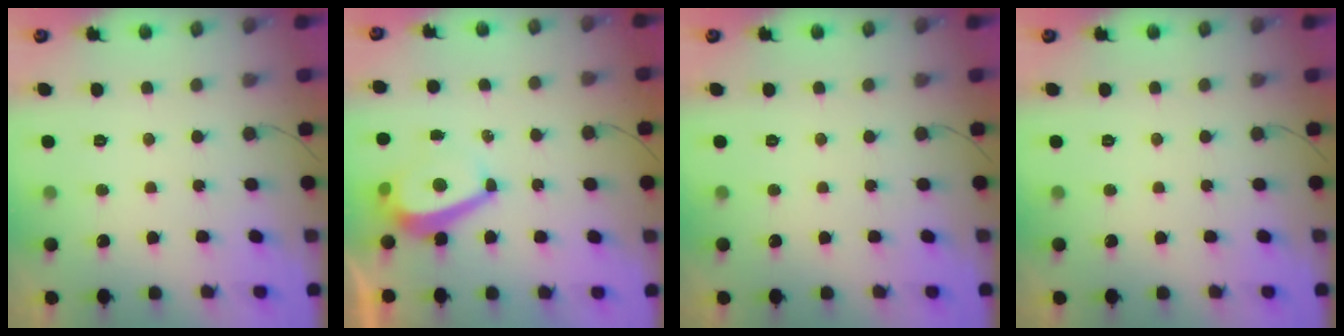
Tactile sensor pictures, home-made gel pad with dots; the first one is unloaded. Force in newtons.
{"total": 6.8, "press": 6.7, "slide": 0.7}
{"total": 0.0}
{"total": 0.0}